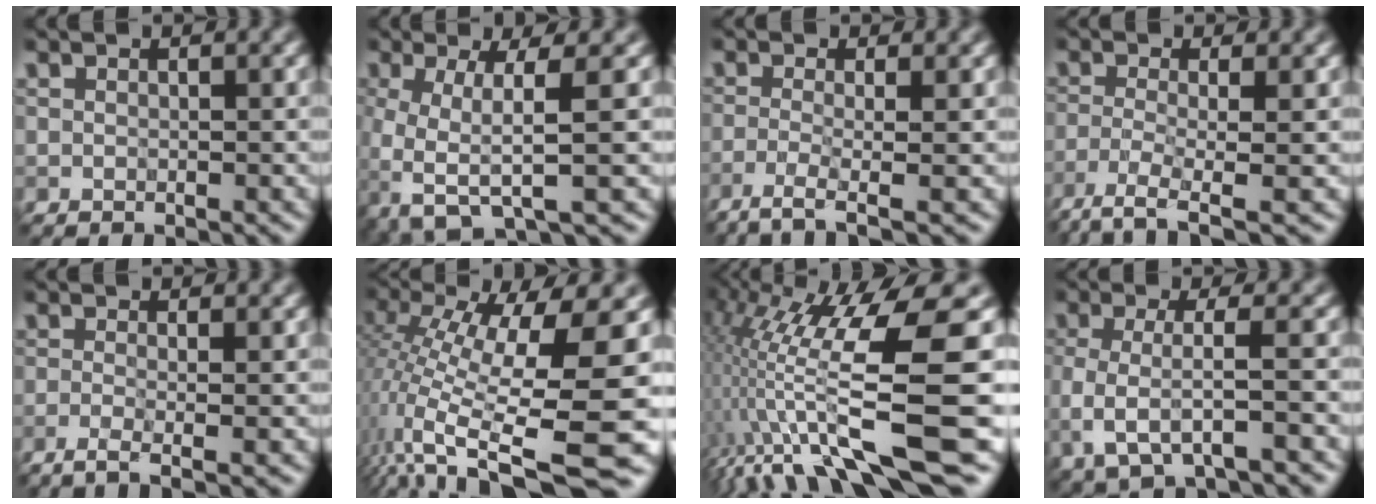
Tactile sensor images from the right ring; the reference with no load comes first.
{"total": 5.6, "force": [-1.3, 1.4, 5.3], "torque": [-0.100, -0.011, -0.028]}
{"total": 4.0, "force": [-1.9, 1.0, 3.4], "torque": [-0.053, -0.006, -0.050]}
{"total": 4.8, "force": [-2.9, 1.0, 3.8], "torque": [-0.070, -0.010, -0.066]}
{"total": 3.3, "force": [-1.2, 1.2, 2.9], "torque": [-0.034, -0.004, -0.036]}
{"total": 14.2, "force": [-0.5, 3.5, 13.8], "torque": [-0.254, 0.003, 0.007]}
{"total": 14.2, "force": [-2.8, 2.8, 13.7], "torque": [-0.248, 0.006, -0.030]}
{"total": 4.6, "force": [-1.2, 1.4, 4.3], "torque": [-0.084, -0.011, -0.025]}